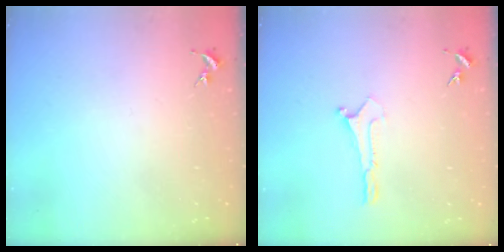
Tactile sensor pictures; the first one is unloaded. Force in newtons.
{"total": 0.0}